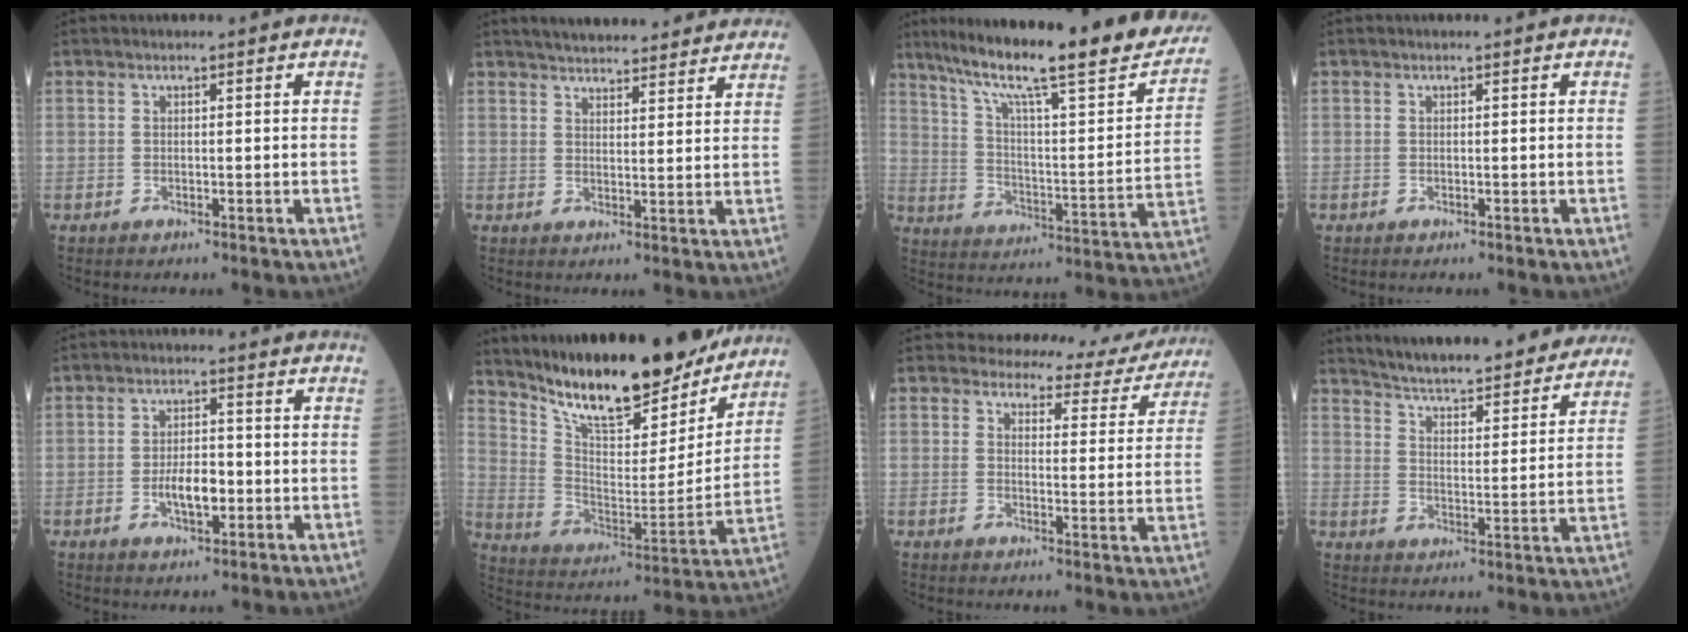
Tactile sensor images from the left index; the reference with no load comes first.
{"total": 16.6, "force": [15.2, 3.1, 6.0], "torque": [-0.072, 0.028, 0.195]}
{"total": 28.4, "force": [22.7, 2.9, 16.8], "torque": [-0.270, -0.025, 0.314]}
{"total": 0.0}
{"total": 5.1, "force": [-1.3, 2.1, 4.5], "torque": [-0.085, 0.002, -0.023]}
{"total": 21.8, "force": [18.7, 5.0, 10.0], "torque": [-0.167, -0.030, 0.294]}
{"total": 11.3, "force": [10.9, 2.9, 1.0], "torque": [0.006, -0.024, 0.106]}
{"total": 23.3, "force": [21.5, 2.8, 8.5], "torque": [-0.123, -0.028, 0.284]}